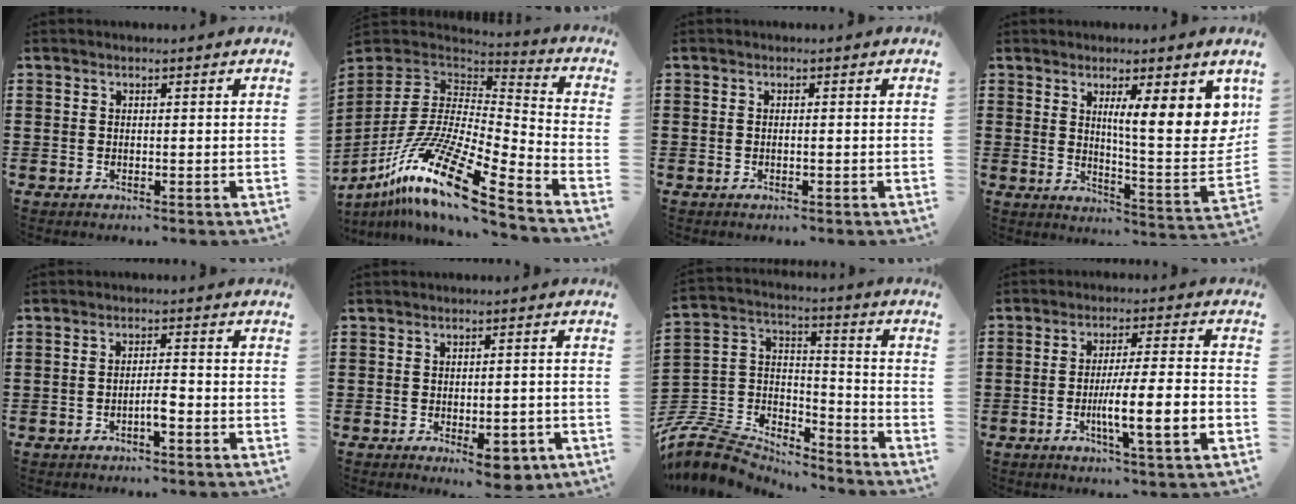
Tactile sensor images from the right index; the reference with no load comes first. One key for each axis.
{"total": 17.1, "fx": -11.1, "fy": 3.0, "fz": 12.7, "tx": -0.263, "ty": 0.018, "tz": -0.210}
{"total": 0.6, "fx": -0.2, "fy": -0.1, "fz": 0.5, "tx": -0.010, "ty": -0.003, "tz": -0.004}
{"total": 10.8, "fx": 4.3, "fy": 2.3, "fz": 9.6, "tx": -0.146, "ty": -0.023, "tz": 0.065}
{"total": 2.8, "fx": -1.4, "fy": 0.4, "fz": 2.4, "tx": -0.052, "ty": -0.001, "tz": -0.027}
{"total": 4.8, "fx": -2.6, "fy": 1.7, "fz": 3.7, "tx": -0.057, "ty": 0.002, "tz": -0.043}
{"total": 9.3, "fx": -8.3, "fy": 3.6, "fz": 2.1, "tx": -0.077, "ty": 0.002, "tz": -0.168}
{"total": 8.3, "fx": -2.9, "fy": 0.3, "fz": 7.8, "tx": -0.136, "ty": -0.010, "tz": -0.054}